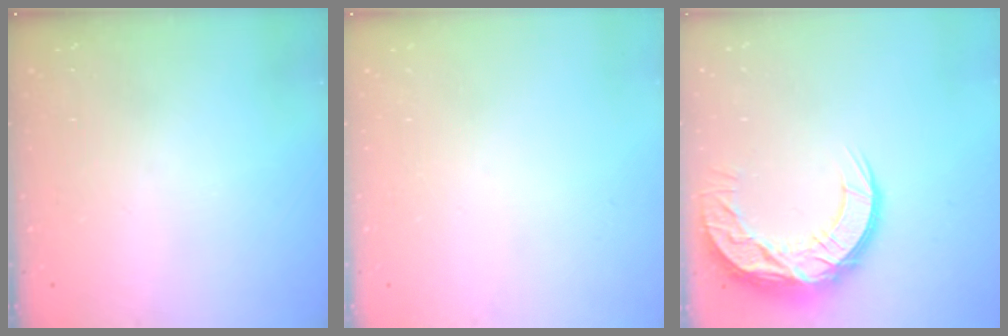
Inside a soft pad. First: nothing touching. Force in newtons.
{"total": 0.0}
{"total": 15.4, "press": 15.3, "slide": 1.0}